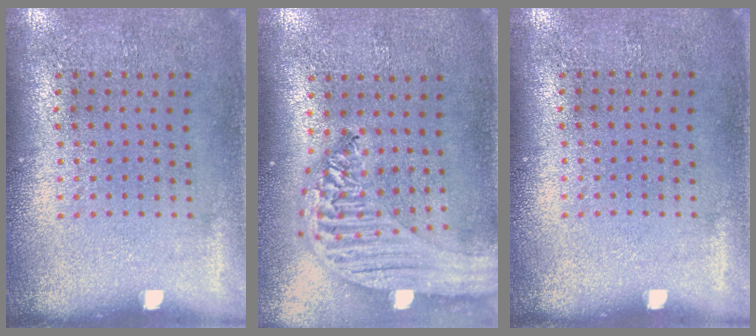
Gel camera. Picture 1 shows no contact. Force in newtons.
{"total": 2.4, "press": 2.1, "slide": 1.1}
{"total": 0.0}